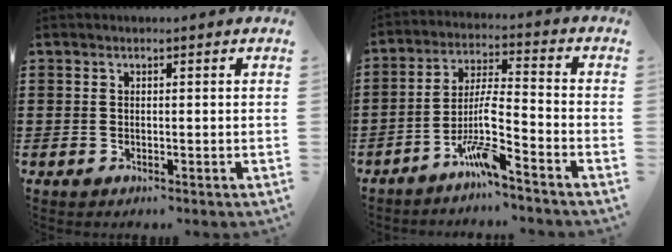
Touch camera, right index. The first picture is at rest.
{"total": 8.2, "force": [-5.5, 0.7, 6.1], "torque": [-0.137, -0.008, -0.111]}